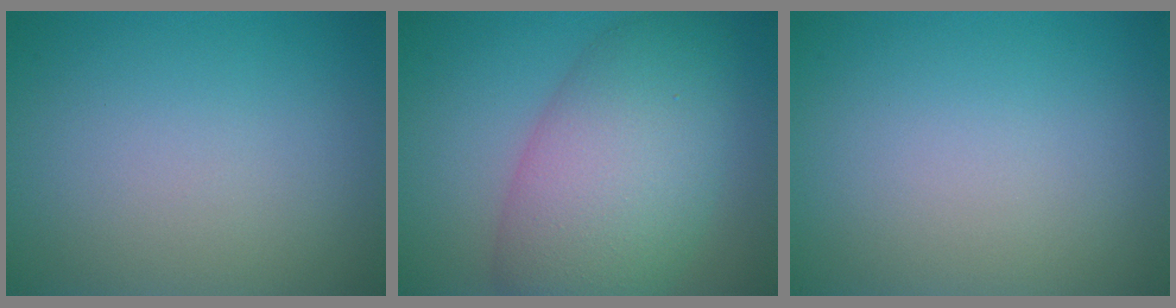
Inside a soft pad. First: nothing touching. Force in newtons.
{"total": 9.5, "press": 9.5, "slide": 0.2}
{"total": 0.0}